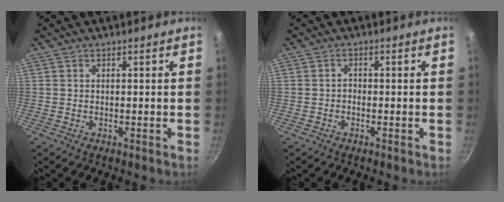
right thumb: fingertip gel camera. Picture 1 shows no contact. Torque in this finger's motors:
{"motor_torque": [-0.10, -0.14, 0.12, -0.12, -0.04]}